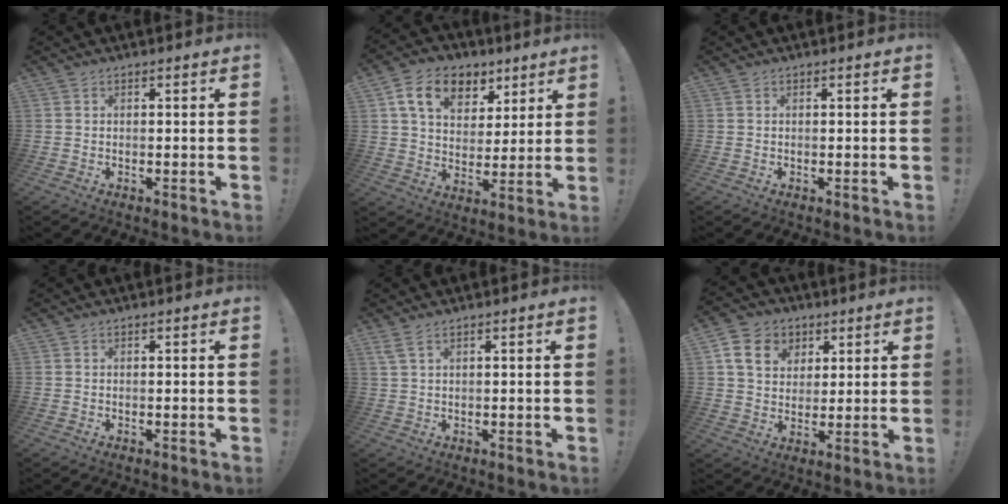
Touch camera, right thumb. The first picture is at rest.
{"total": 14.3, "force": [7.3, 10.0, 7.2], "torque": [-0.116, -0.024, 0.139]}
{"total": 0.0}
{"total": 0.0}
{"total": 2.2, "force": [1.4, 0.3, 1.7], "torque": [-0.038, -0.002, 0.026]}
{"total": 11.5, "force": [4.9, 9.2, 5.0], "torque": [-0.080, -0.011, 0.099]}